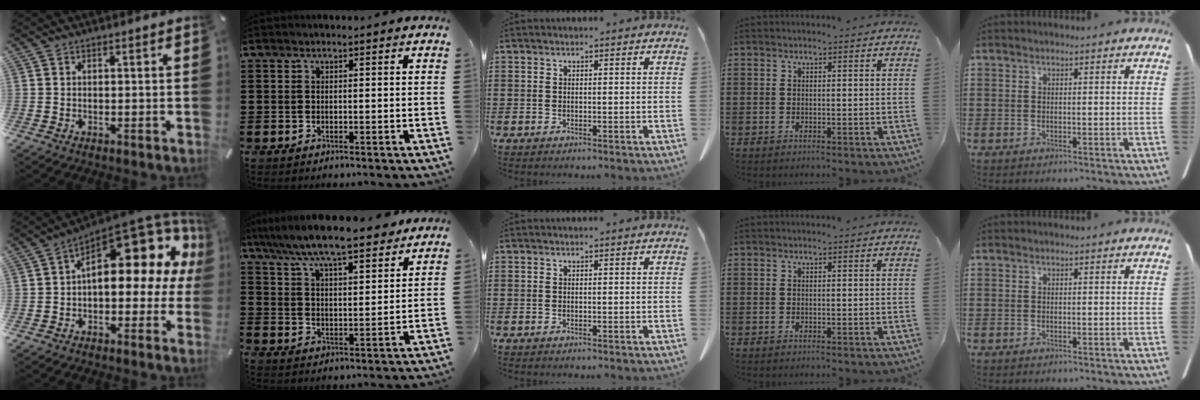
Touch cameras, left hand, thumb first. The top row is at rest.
{"thumb": {"total": 16.7, "force": [7.9, 7.9, 12.4], "torque": [-0.158, -0.078, 0.127]}, "index": {"total": 7.9, "force": [7.3, 0.5, 3.1], "torque": [-0.090, -0.038, 0.127]}}